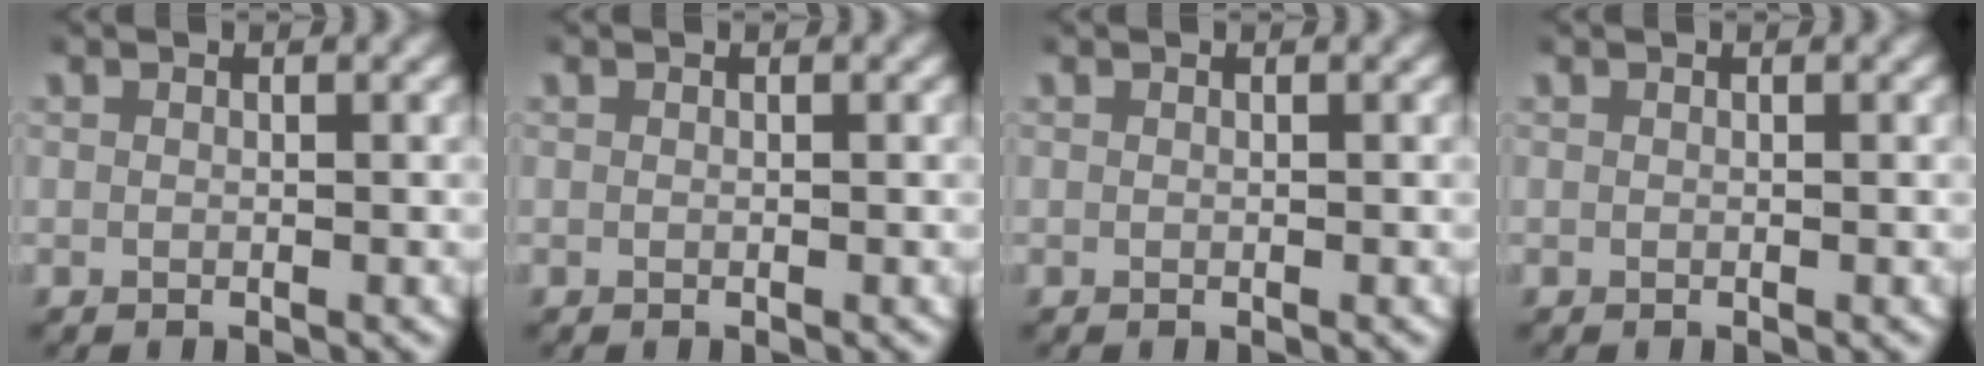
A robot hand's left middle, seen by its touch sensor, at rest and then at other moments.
{"total": 0.0}
{"total": 0.0}
{"total": 0.0}